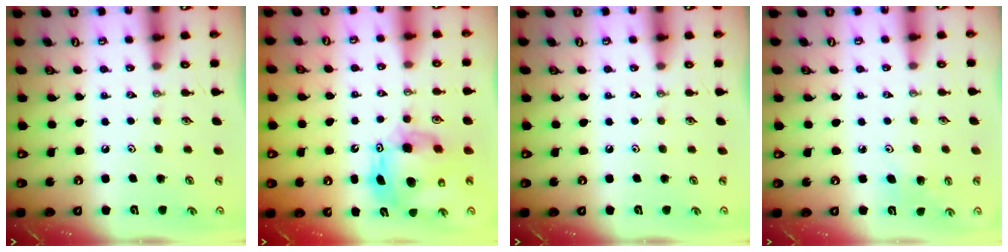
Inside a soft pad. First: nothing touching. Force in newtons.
{"total": 13.2, "press": 13.1, "slide": 1.1}
{"total": 0.0}
{"total": 4.4, "press": 4.0, "slide": 1.8}